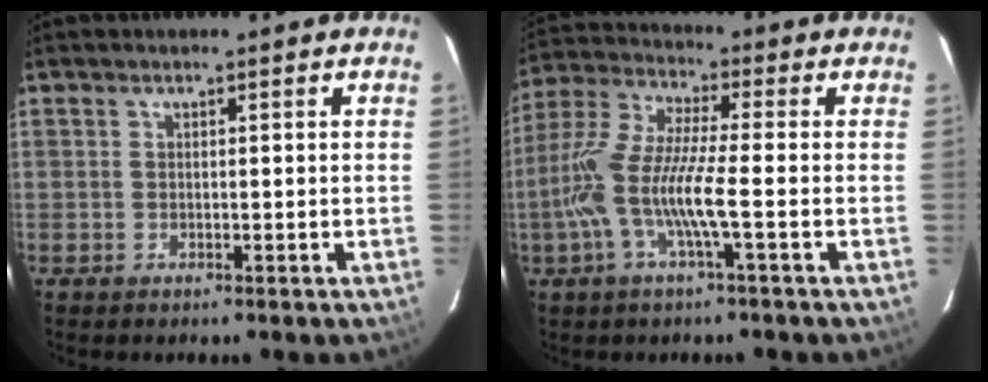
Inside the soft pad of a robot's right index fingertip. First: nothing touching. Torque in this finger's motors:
{"motor_torque": [1.56, -0.58, 0.94, 0.21]}